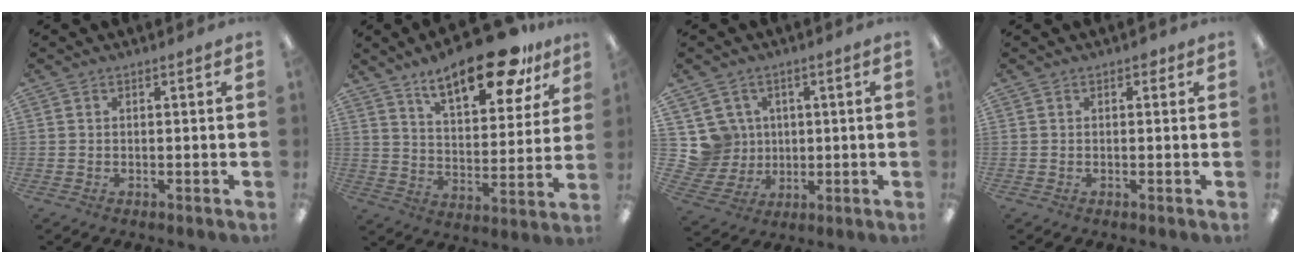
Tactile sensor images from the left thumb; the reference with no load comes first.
{"total": 19.1, "force": [13.6, 6.9, 11.5], "torque": [-0.169, -0.078, 0.223]}
{"total": 8.7, "force": [2.8, 8.1, 0.8], "torque": [-0.043, -0.013, 0.063]}
{"total": 0.9, "force": [0.4, 0.6, 0.5], "torque": [-0.004, 0.000, 0.005]}